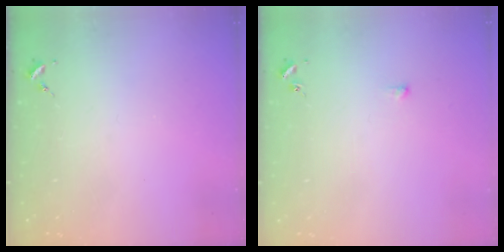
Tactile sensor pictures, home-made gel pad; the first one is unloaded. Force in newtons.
{"total": 2.9, "press": 2.8, "slide": 0.6}